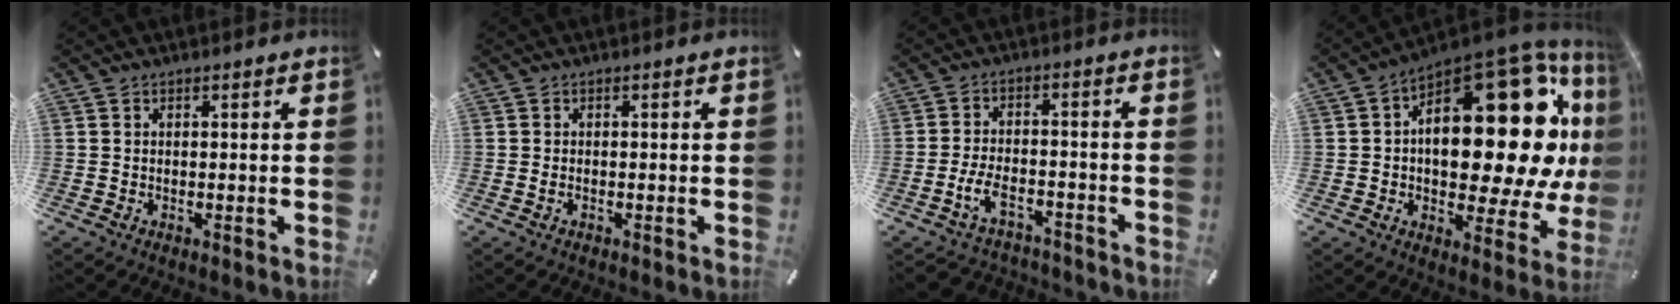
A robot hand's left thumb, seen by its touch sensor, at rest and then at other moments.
{"total": 1.0, "force": [-0.4, 0.5, 0.8], "torque": [-0.016, -0.001, -0.008]}
{"total": 7.7, "force": [-4.2, 4.2, 4.9], "torque": [-0.109, 0.014, -0.078]}
{"total": 30.0, "force": [6.8, 15.0, 25.0], "torque": [-0.340, -0.066, 0.127]}